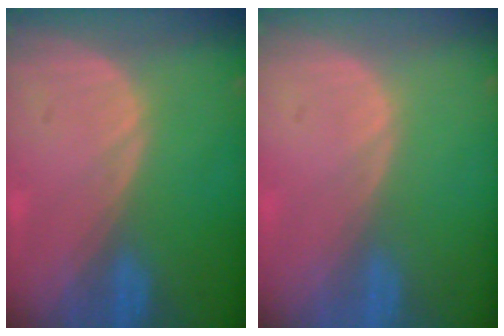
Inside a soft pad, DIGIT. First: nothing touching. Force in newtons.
{"total": 0.0}